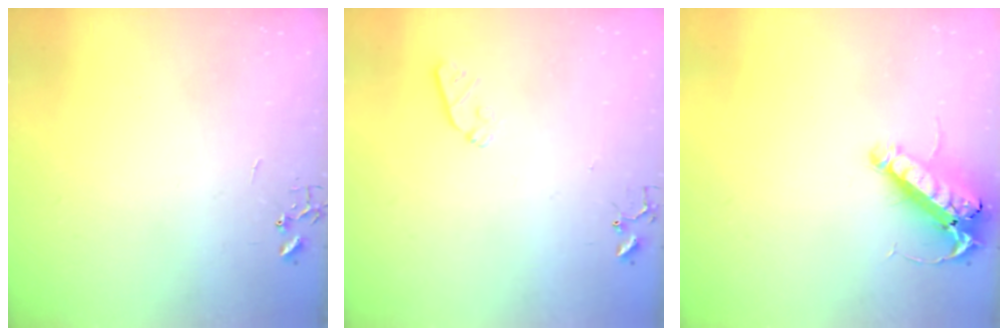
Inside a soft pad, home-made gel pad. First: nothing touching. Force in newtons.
{"total": 5.2, "press": 5.1, "slide": 0.7}
{"total": 15.2, "press": 15.0, "slide": 2.7}